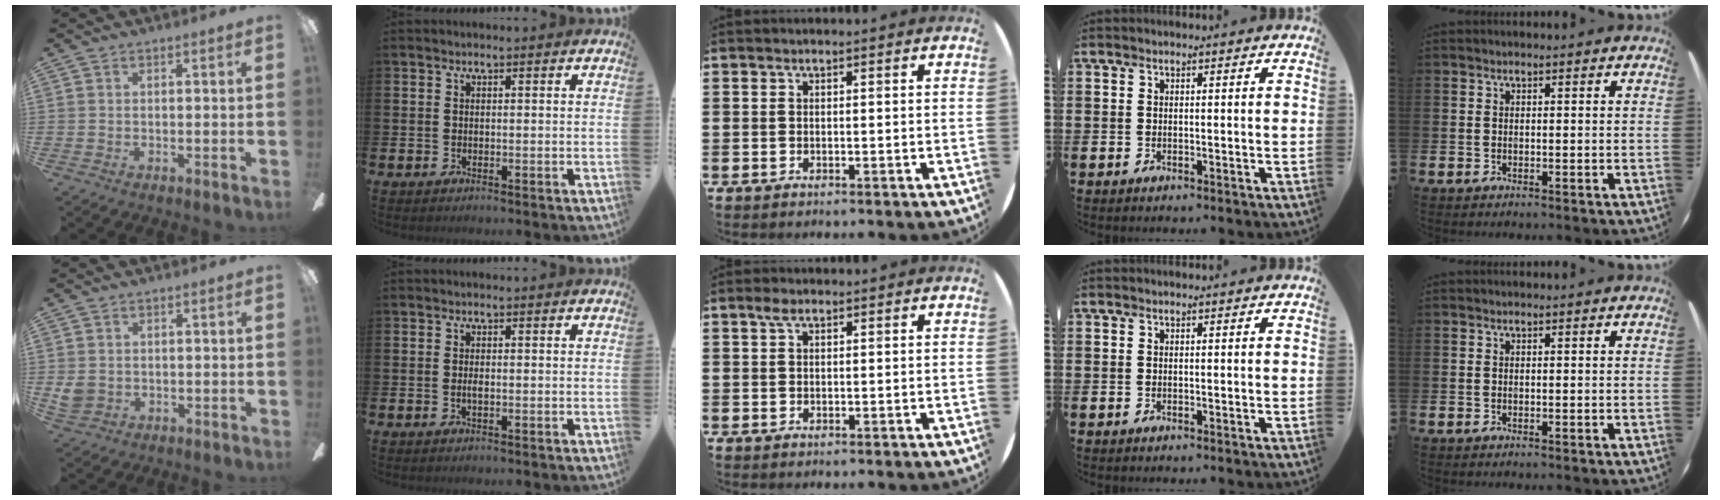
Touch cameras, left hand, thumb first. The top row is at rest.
{"thumb": {"total": 3.4, "force": [0.8, 2.9, 1.6], "torque": [-0.032, 0.004, 0.018]}, "index": {"total": 0.9, "force": [-0.1, 0.3, 0.8], "torque": [-0.013, -0.003, -0.003]}, "middle": {"total": 1.4, "force": [0.7, 0.7, 1.0], "torque": [-0.015, 0.003, 0.011]}}